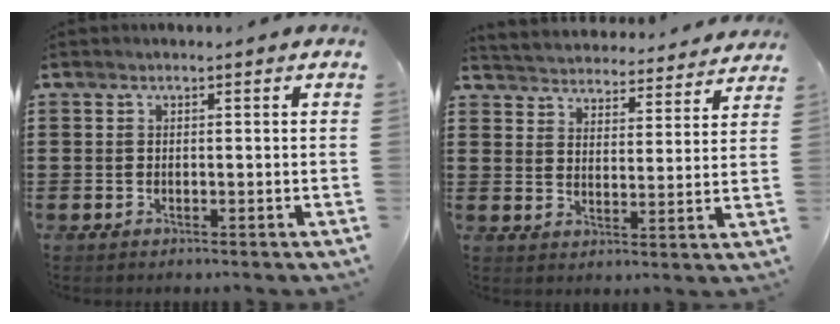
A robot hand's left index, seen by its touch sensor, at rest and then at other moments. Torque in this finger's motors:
{"motor_torque": [2.14, 0.00, 0.33, 0.04]}